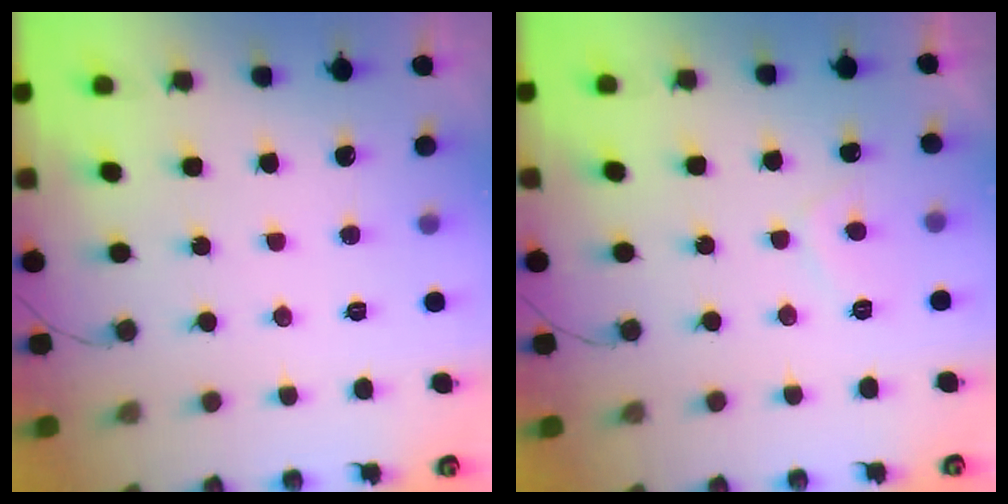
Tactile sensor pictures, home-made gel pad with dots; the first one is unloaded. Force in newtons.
{"total": 2.1, "press": 2.0, "slide": 0.7}